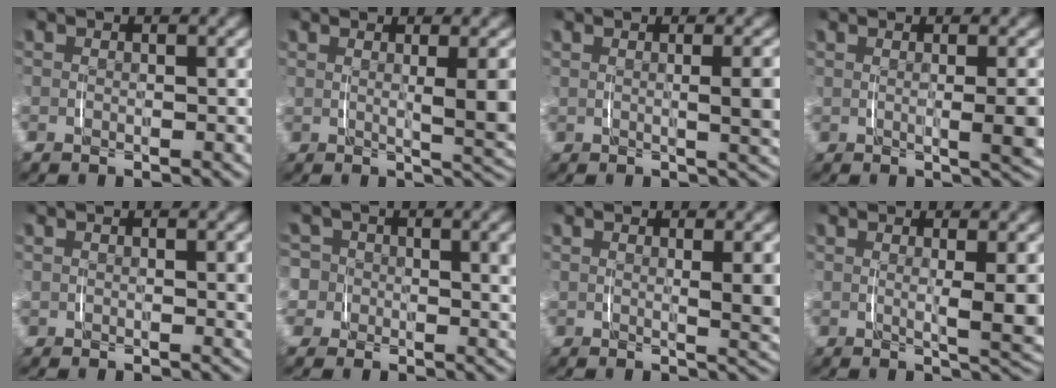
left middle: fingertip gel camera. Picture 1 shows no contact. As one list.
[{"total": 4.7, "force": [1.2, 1.4, 4.4], "torque": [-0.052, -0.002, 0.021]}, {"total": 3.4, "force": [0.6, 1.0, 3.2], "torque": [-0.042, 0.003, 0.009]}, {"total": 3.2, "force": [0.3, 0.9, 3.0], "torque": [-0.042, 0.002, 0.004]}, {"total": 1.1, "force": [0.6, 0.6, 0.7], "torque": [-0.009, 0.002, 0.007]}, {"total": 6.7, "force": [0.2, 6.3, 2.5], "torque": [-0.070, -0.017, -0.003]}, {"total": 3.2, "force": [1.1, 0.9, 2.9], "torque": [-0.036, -0.005, 0.019]}, {"total": 4.6, "force": [1.1, 1.3, 4.3], "torque": [-0.058, -0.004, 0.019]}]